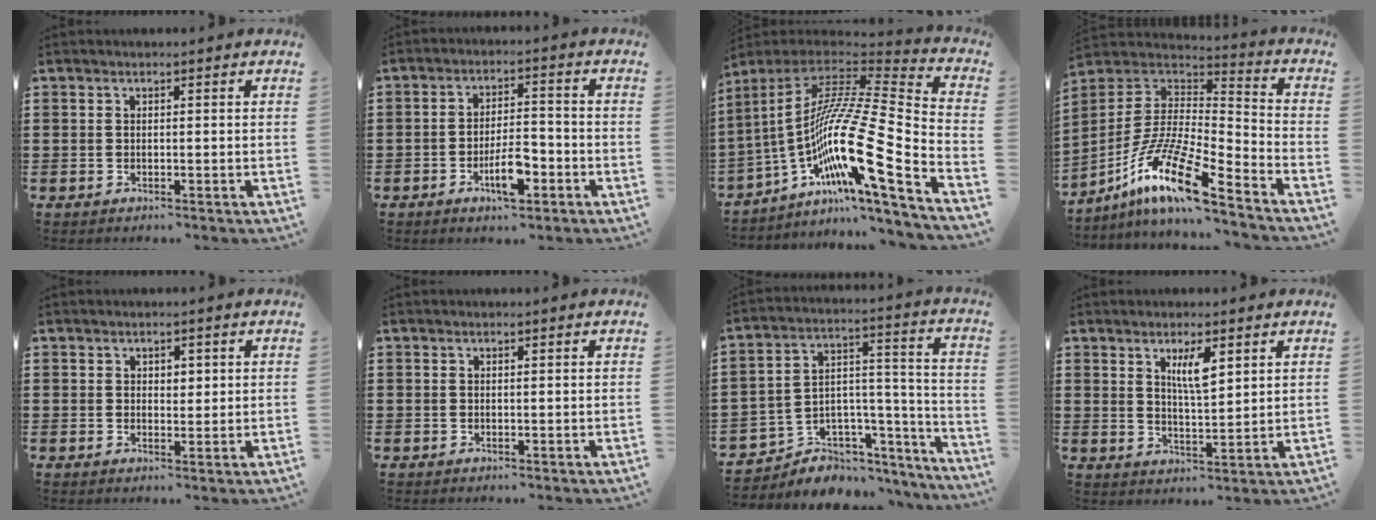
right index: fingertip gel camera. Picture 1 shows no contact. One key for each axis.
{"total": 6.3, "fx": -3.0, "fy": 2.3, "fz": 5.1, "tx": -0.096, "ty": 0.006, "tz": -0.055}
{"total": 16.9, "fx": -5.1, "fy": 2.2, "fz": 15.9, "tx": -0.331, "ty": -0.027, "tz": -0.105}
{"total": 15.0, "fx": -10.3, "fy": 2.7, "fz": 10.6, "tx": -0.216, "ty": 0.008, "tz": -0.196}
{"total": 1.5, "fx": 0.8, "fy": 1.1, "fz": 0.7, "tx": -0.008, "ty": 0.005, "tz": 0.012}
{"total": 0.0}
{"total": 4.6, "fx": -3.0, "fy": 3.5, "fz": 0.1, "tx": -0.019, "ty": -0.006, "tz": -0.056}
{"total": 4.8, "fx": 2.4, "fy": 1.3, "fz": 4.0, "tx": -0.076, "ty": 0.003, "tz": 0.039}